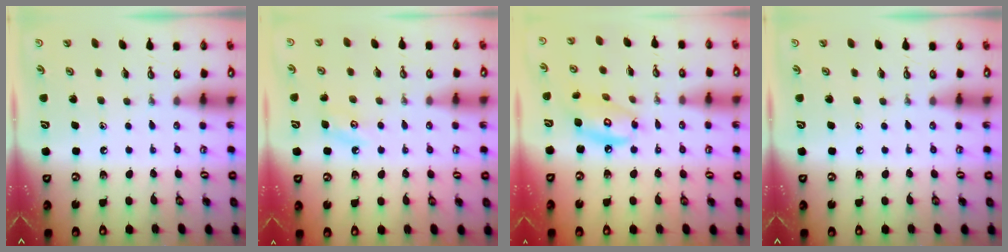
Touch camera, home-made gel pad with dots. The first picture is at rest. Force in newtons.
{"total": 5.9, "press": 5.8, "slide": 0.8}
{"total": 9.9, "press": 9.9, "slide": 0.7}
{"total": 0.0}